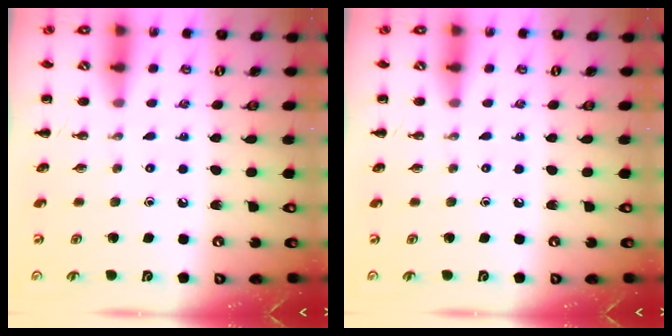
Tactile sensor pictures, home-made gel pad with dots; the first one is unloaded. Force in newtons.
{"total": 0.0}